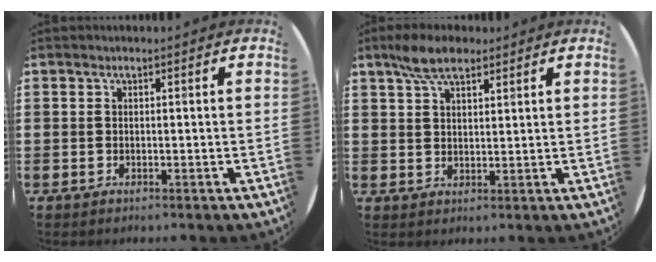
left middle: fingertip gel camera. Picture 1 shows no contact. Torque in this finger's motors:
{"motor_torque": [0.75, -0.45, 0.08, 0.07]}